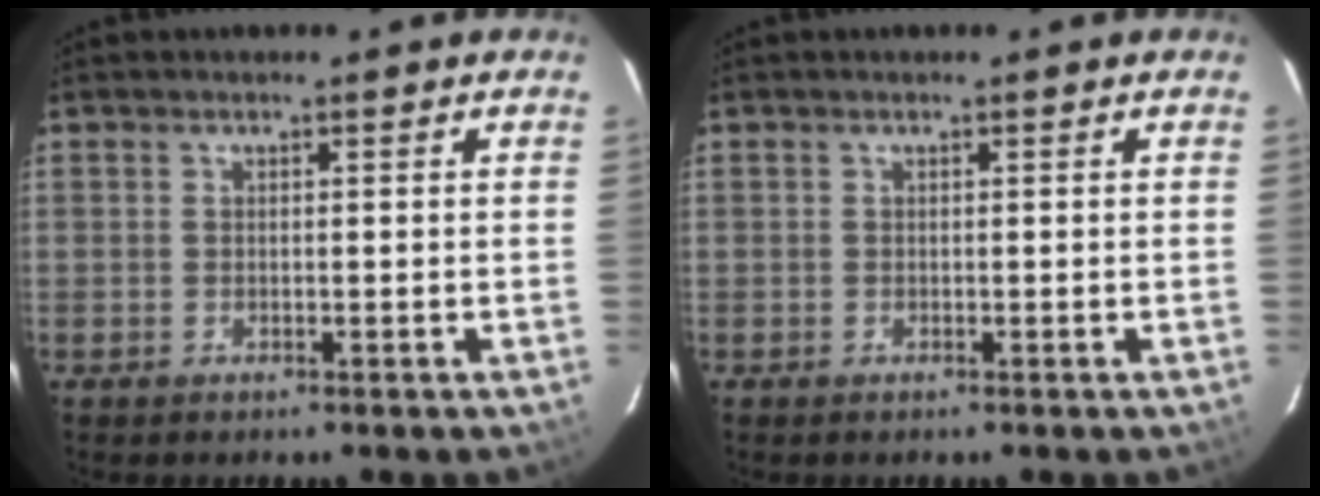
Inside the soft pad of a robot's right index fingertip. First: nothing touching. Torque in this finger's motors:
{"motor_torque": [0.01, 0.07, 0.00, 0.01]}